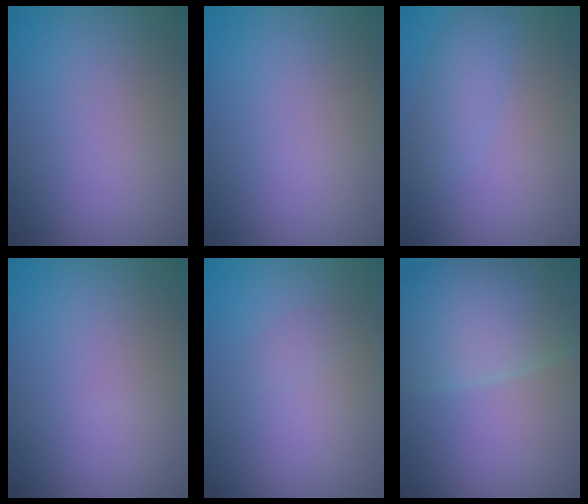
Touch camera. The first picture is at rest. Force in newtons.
{"total": 0.0}
{"total": 2.0, "press": 2.0, "slide": 0.1}
{"total": 0.0}
{"total": 0.7, "press": 0.7, "slide": 0.1}
{"total": 10.6, "press": 10.5, "slide": 0.4}